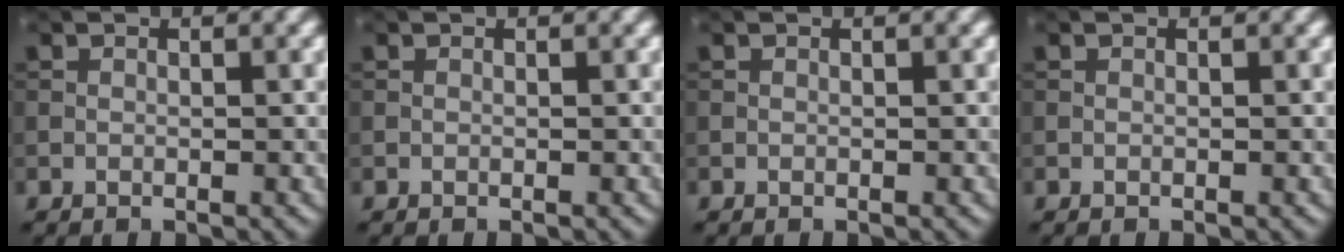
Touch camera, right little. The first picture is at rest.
{"total": 0.0}
{"total": 0.0}
{"total": 0.0}